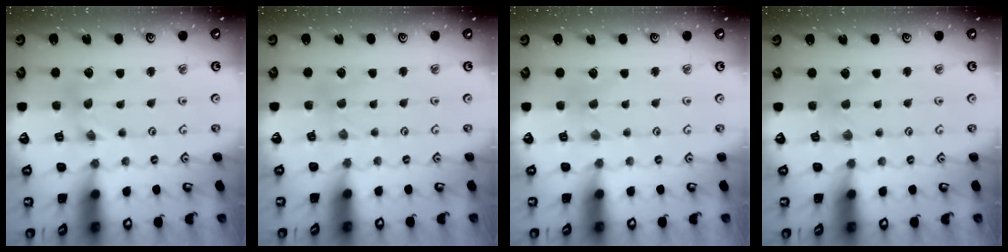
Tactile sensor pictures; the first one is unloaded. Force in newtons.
{"total": 1.0, "press": 0.9, "slide": 0.3}
{"total": 0.0}
{"total": 1.8, "press": 1.8, "slide": 0.3}